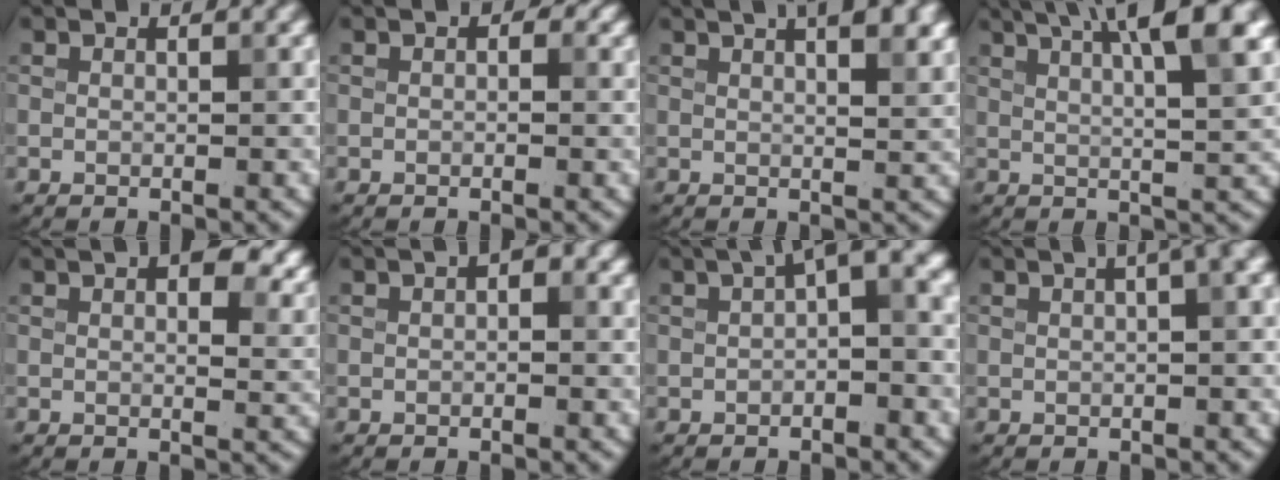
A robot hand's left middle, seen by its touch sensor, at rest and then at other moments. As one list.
[{"total": 0.8, "force": [0.0, 0.6, 0.5], "torque": [-0.001, -0.002, -0.002]}, {"total": 7.2, "force": [4.2, 3.0, 5.1], "torque": [-0.025, 0.043, 0.026]}, {"total": 8.7, "force": [4.4, 2.2, 7.2], "torque": [-0.072, 0.031, 0.052]}, {"total": 8.4, "force": [4.6, 3.9, 5.8], "torque": [-0.046, 0.017, 0.051]}, {"total": 1.5, "force": [0.3, 0.7, 1.3], "torque": [-0.012, 0.007, 0.003]}, {"total": 4.8, "force": [1.3, 1.8, 4.3], "torque": [-0.045, 0.017, 0.009]}, {"total": 4.6, "force": [2.1, 1.6, 3.8], "torque": [-0.036, 0.019, 0.015]}]